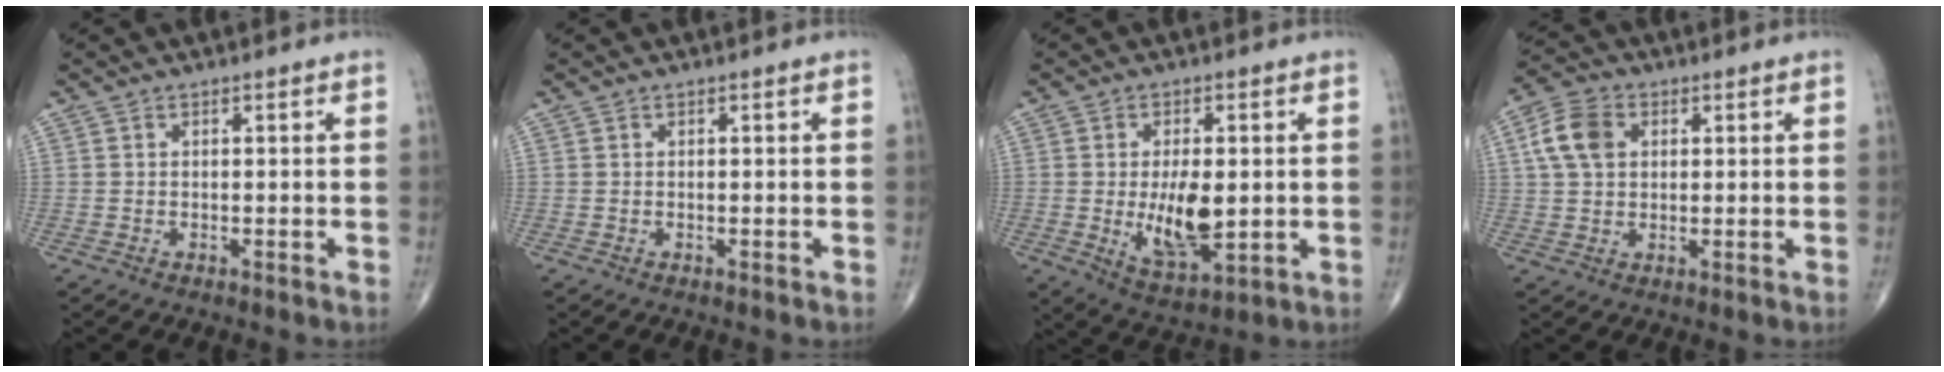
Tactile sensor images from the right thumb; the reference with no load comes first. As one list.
[{"total": 0.0}, {"total": 11.1, "force": [-0.6, 5.4, 9.7], "torque": [-0.149, -0.017, 0.002]}, {"total": 7.7, "force": [2.0, 5.6, 5.0], "torque": [-0.093, 0.010, 0.032]}]